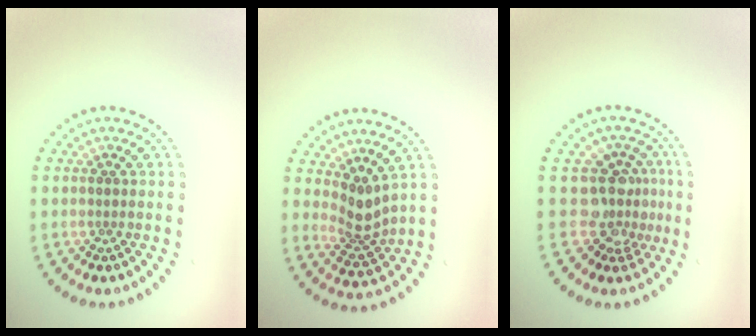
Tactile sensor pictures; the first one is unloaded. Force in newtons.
{"total": 2.9, "press": 2.0, "slide": 2.1}
{"total": 3.8, "press": 2.8, "slide": 2.5}